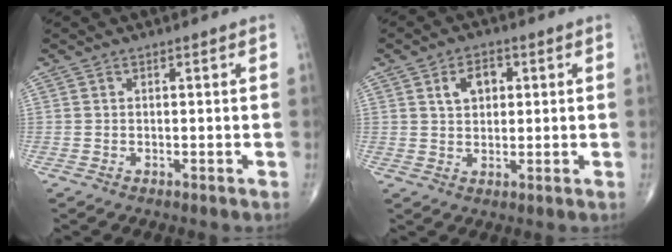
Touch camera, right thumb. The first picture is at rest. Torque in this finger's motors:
{"motor_torque": [-0.48, 0.45, 0.46, 0.22, 0.09]}